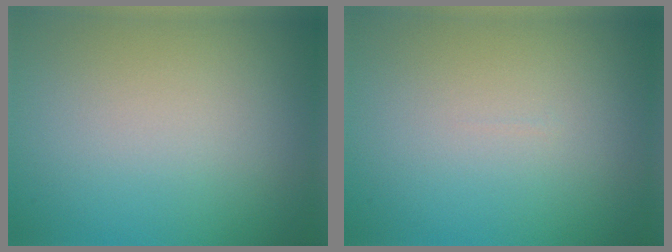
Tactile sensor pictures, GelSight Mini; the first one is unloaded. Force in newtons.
{"total": 0.0}